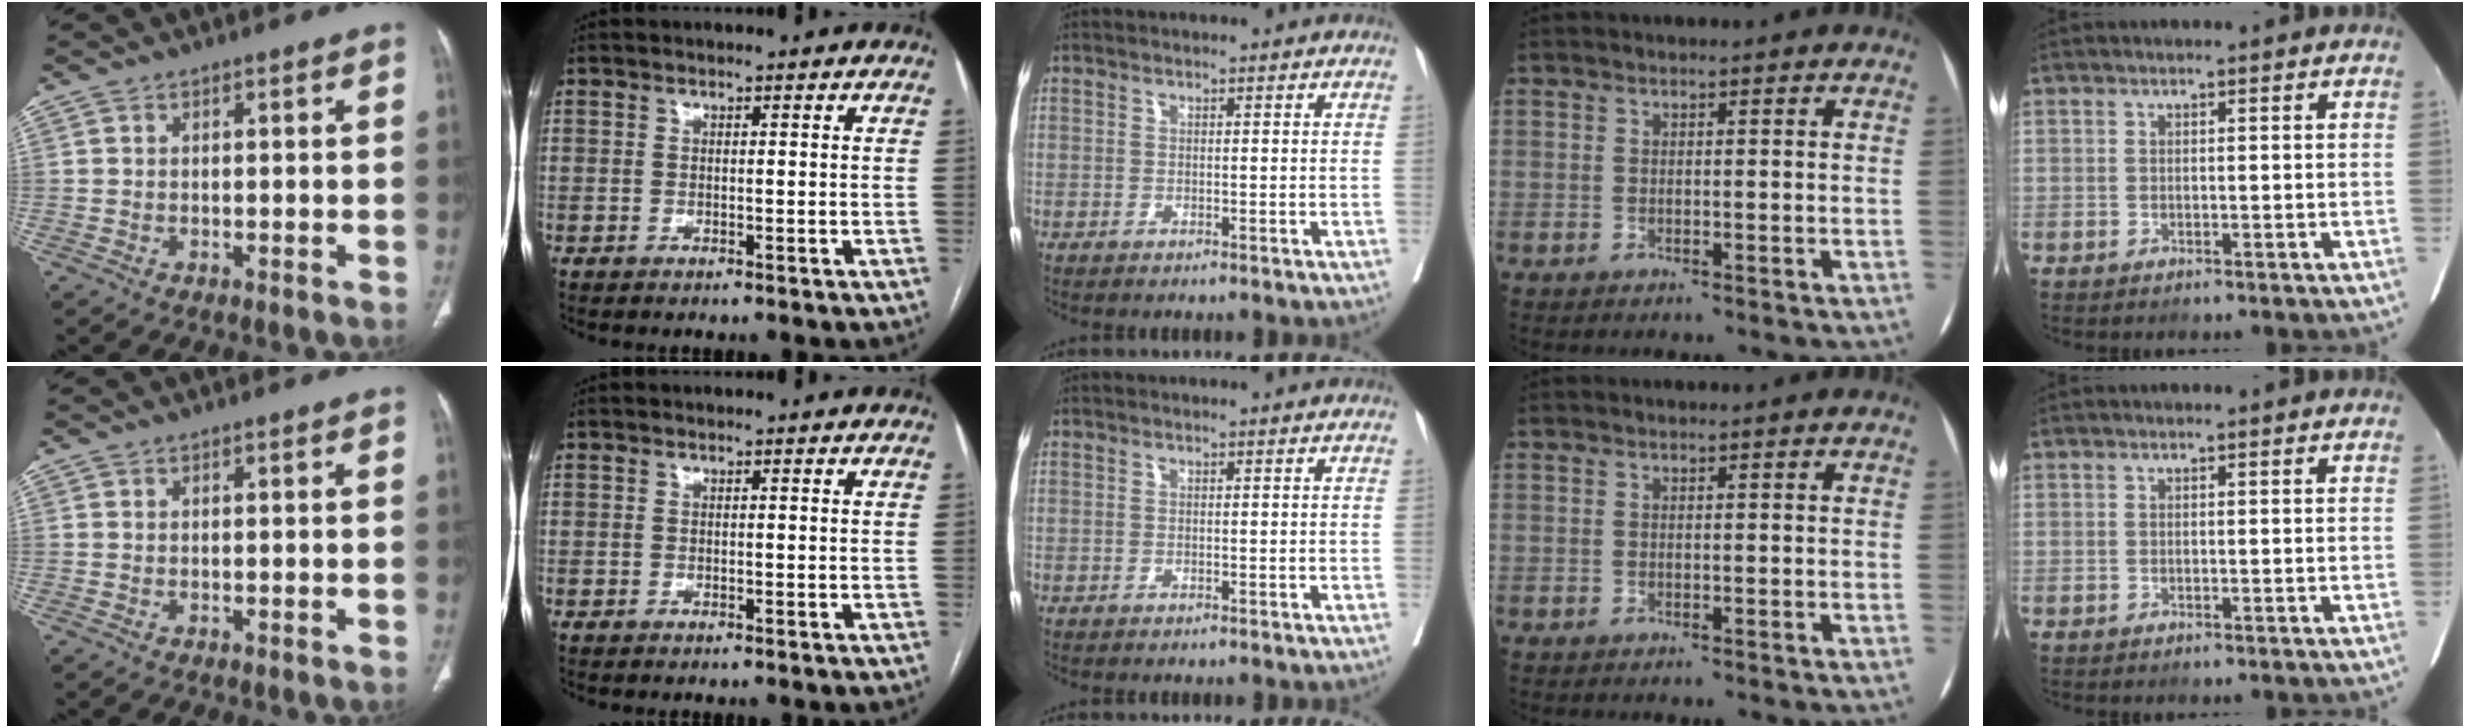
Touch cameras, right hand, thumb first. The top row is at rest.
{}